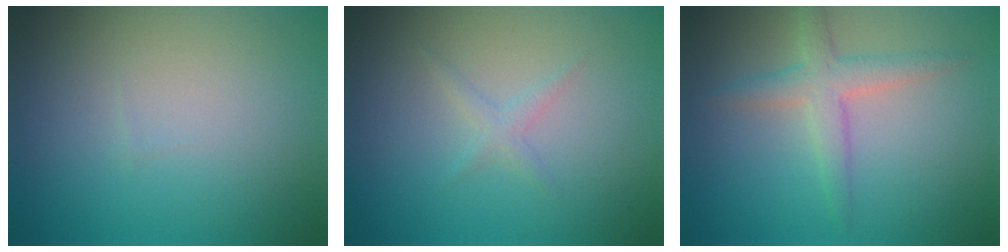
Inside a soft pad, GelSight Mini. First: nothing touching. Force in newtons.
{"total": 1.1, "press": 1.1, "slide": 0.1}
{"total": 3.0, "press": 3.0, "slide": 0.0}